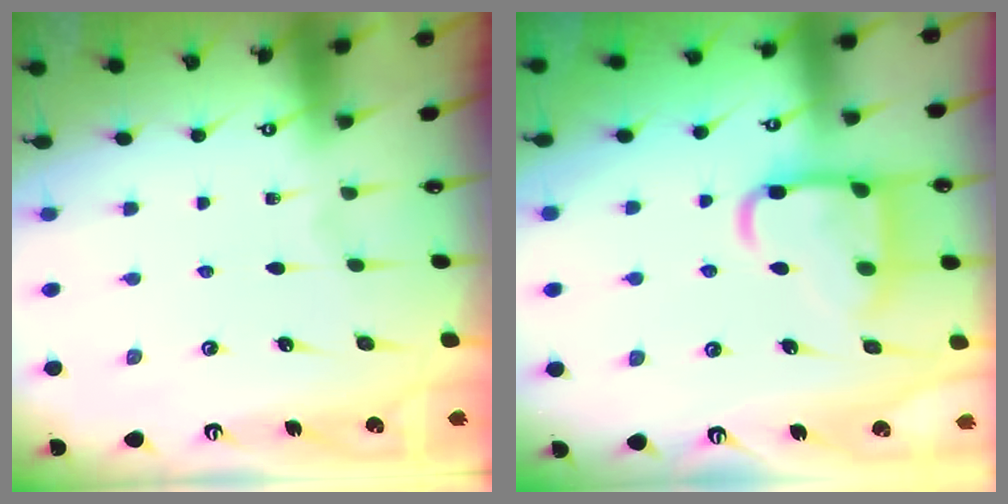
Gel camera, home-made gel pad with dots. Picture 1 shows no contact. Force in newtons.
{"total": 15.5, "press": 15.4, "slide": 1.5}